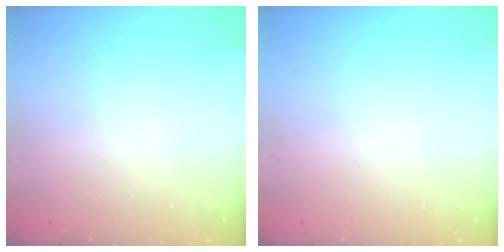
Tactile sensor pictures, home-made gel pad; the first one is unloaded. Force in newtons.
{"total": 0.0}